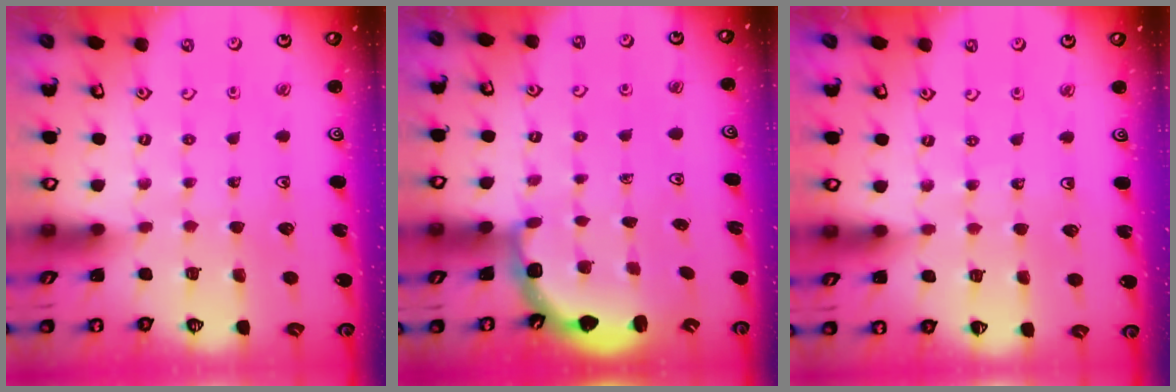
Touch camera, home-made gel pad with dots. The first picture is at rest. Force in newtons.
{"total": 3.2, "press": 2.2, "slide": 2.4}
{"total": 2.9, "press": 2.8, "slide": 0.3}